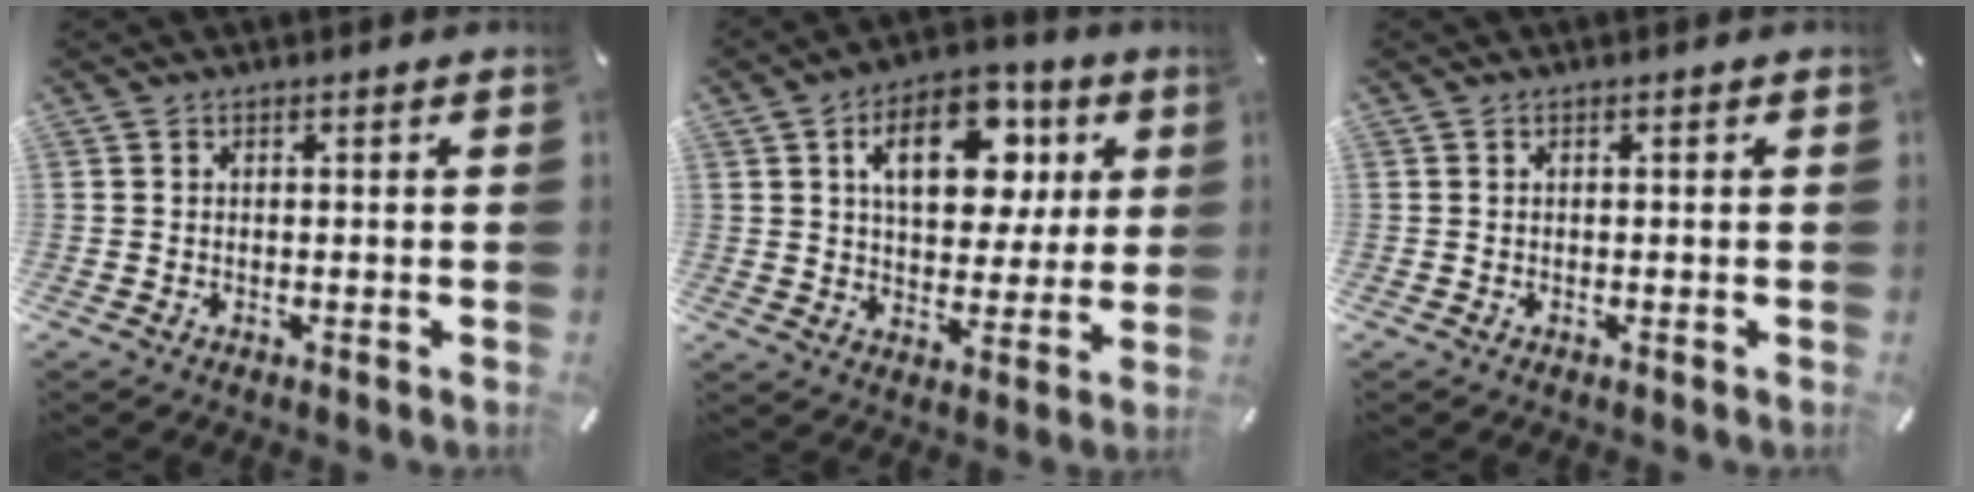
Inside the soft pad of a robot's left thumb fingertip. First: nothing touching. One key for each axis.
{"total": 16.7, "fx": 5.8, "fy": 10.6, "fz": 11.5, "tx": -0.169, "ty": -0.002, "tz": 0.100}
{"total": 0.0}